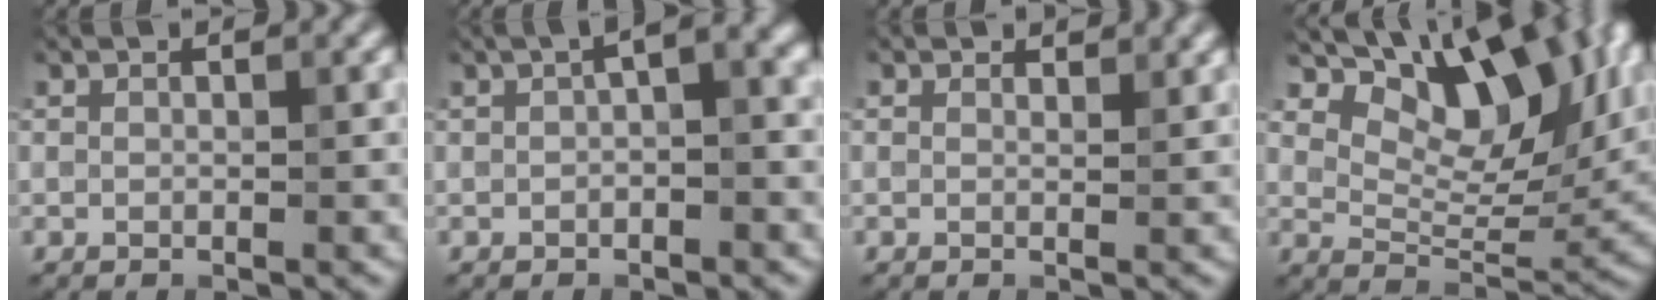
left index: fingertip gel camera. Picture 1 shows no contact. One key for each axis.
{"total": 3.4, "fx": 0.5, "fy": 0.9, "fz": 3.2, "tx": -0.040, "ty": 0.017, "tz": 0.000}
{"total": 1.4, "fx": 1.2, "fy": 0.6, "fz": 0.5, "tx": -0.008, "ty": -0.003, "tz": 0.011}
{"total": 10.7, "fx": 6.2, "fy": 5.2, "fz": 7.0, "tx": -0.094, "ty": 0.000, "tz": 0.105}